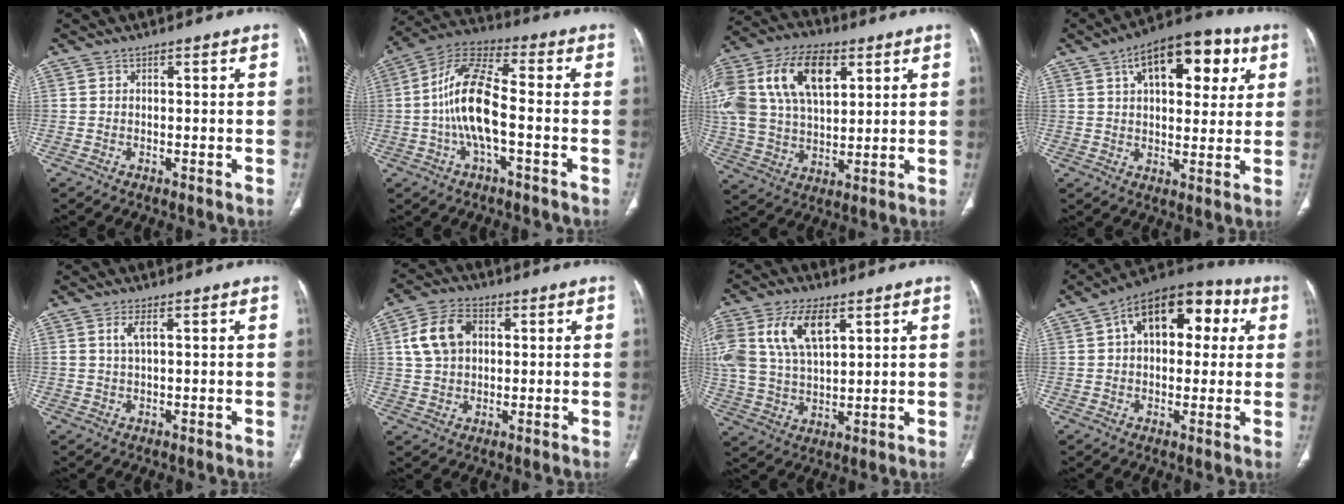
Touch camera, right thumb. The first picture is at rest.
{"total": 13.1, "force": [-1.8, 4.4, 12.2], "torque": [-0.258, 0.036, -0.040]}
{"total": 25.3, "force": [8.9, 15.4, 18.0], "torque": [-0.390, 0.029, 0.165]}
{"total": 17.2, "force": [6.6, 8.8, 13.2], "torque": [-0.148, 0.002, 0.094]}
{"total": 2.6, "force": [1.0, 0.9, 2.2], "torque": [-0.054, 0.001, 0.026]}
{"total": 9.9, "force": [2.5, 7.0, 6.5], "torque": [-0.113, 0.010, 0.044]}
{"total": 15.3, "force": [6.3, 8.3, 11.2], "torque": [-0.226, -0.009, 0.125]}
{"total": 17.6, "force": [4.8, 10.4, 13.4], "torque": [-0.151, 0.028, 0.061]}